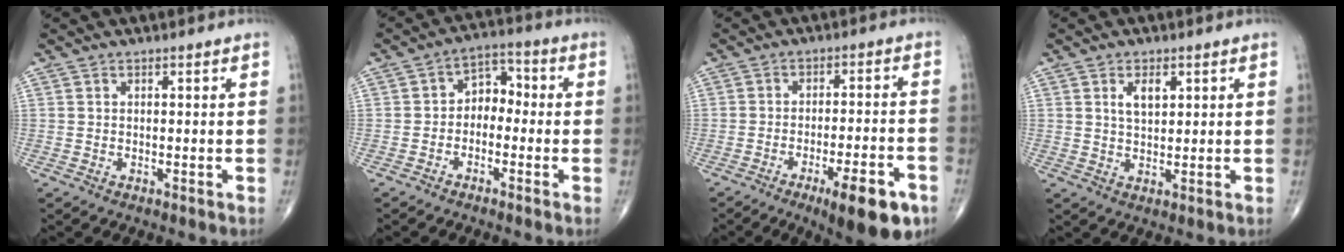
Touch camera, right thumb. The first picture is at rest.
{"total": 5.6, "force": [-1.2, 4.1, 3.5], "torque": [-0.024, 0.034, -0.039]}
{"total": 12.7, "force": [-6.9, 3.3, 10.1], "torque": [-0.132, 0.026, -0.094]}
{"total": 3.9, "force": [1.6, 2.0, 3.0], "torque": [-0.043, -0.010, 0.028]}